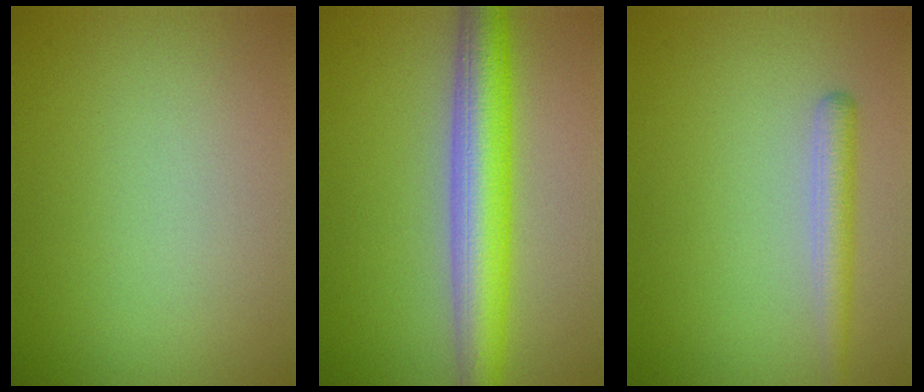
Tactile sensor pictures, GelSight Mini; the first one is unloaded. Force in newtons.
{"total": 6.4, "press": 6.4, "slide": 0.2}
{"total": 2.2, "press": 2.2, "slide": 0.1}